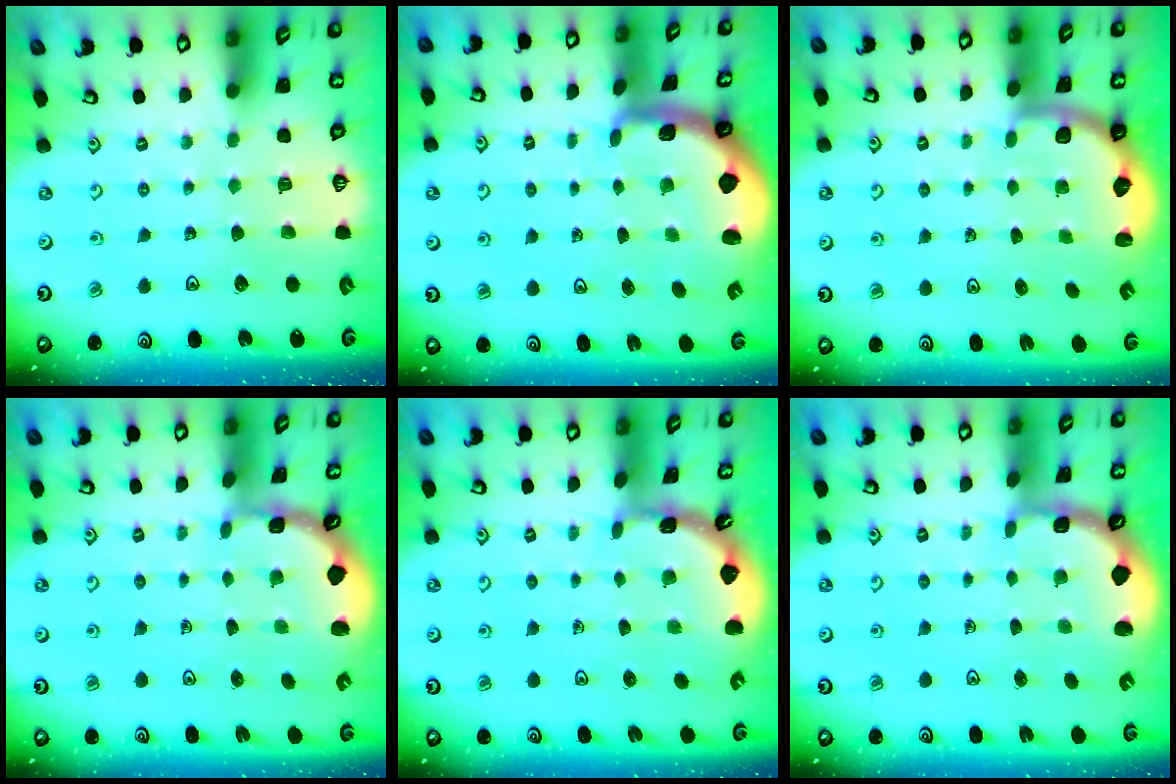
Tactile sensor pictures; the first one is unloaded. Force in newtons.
{"total": 1.9, "press": 1.8, "slide": 0.4}
{"total": 2.2, "press": 2.1, "slide": 0.8}
{"total": 0.8, "press": 0.8, "slide": 0.2}
{"total": 1.8, "press": 1.8, "slide": 0.1}
{"total": 1.7, "press": 1.6, "slide": 0.5}